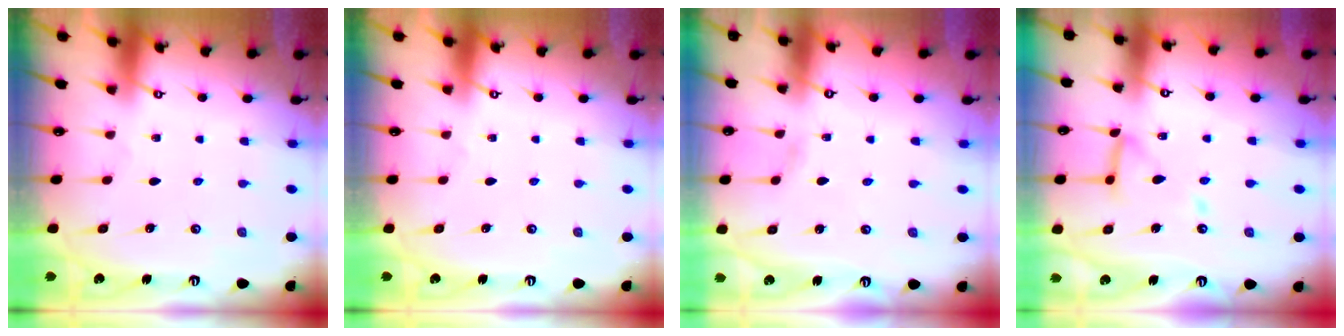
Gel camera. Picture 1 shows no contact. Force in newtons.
{"total": 0.0}
{"total": 1.2, "press": 1.2, "slide": 0.1}
{"total": 11.8, "press": 11.7, "slide": 1.1}